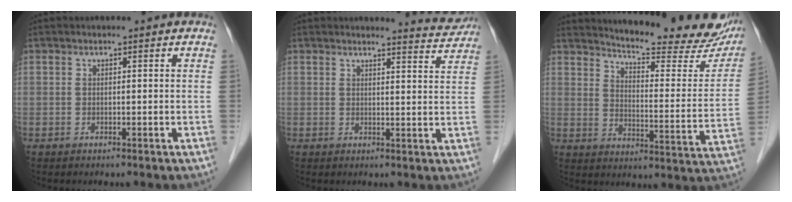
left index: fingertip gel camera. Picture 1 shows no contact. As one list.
[{"total": 4.0, "force": [3.9, -0.2, -0.4], "torque": [-0.003, -0.029, 0.037]}, {"total": 21.8, "force": [19.7, 3.2, 8.8], "torque": [-0.120, -0.072, 0.240]}]